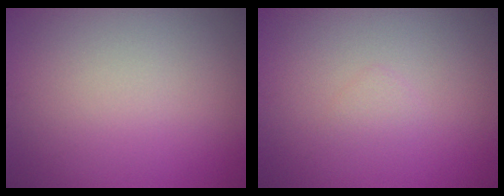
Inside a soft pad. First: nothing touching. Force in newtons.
{"total": 0.6, "press": 0.6, "slide": 0.0}